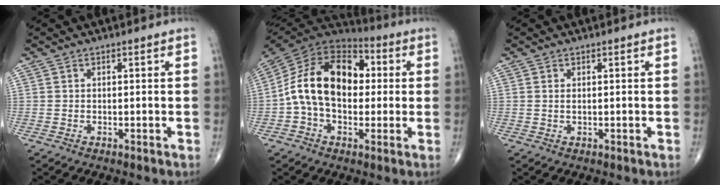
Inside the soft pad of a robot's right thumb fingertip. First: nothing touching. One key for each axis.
{"total": 18.1, "fx": 0.6, "fy": 12.1, "fz": 13.5, "tx": -0.219, "ty": 0.039, "tz": 0.001}
{"total": 0.6, "fx": 0.2, "fy": 0.2, "fz": 0.5, "tx": -0.011, "ty": 0.000, "tz": 0.007}